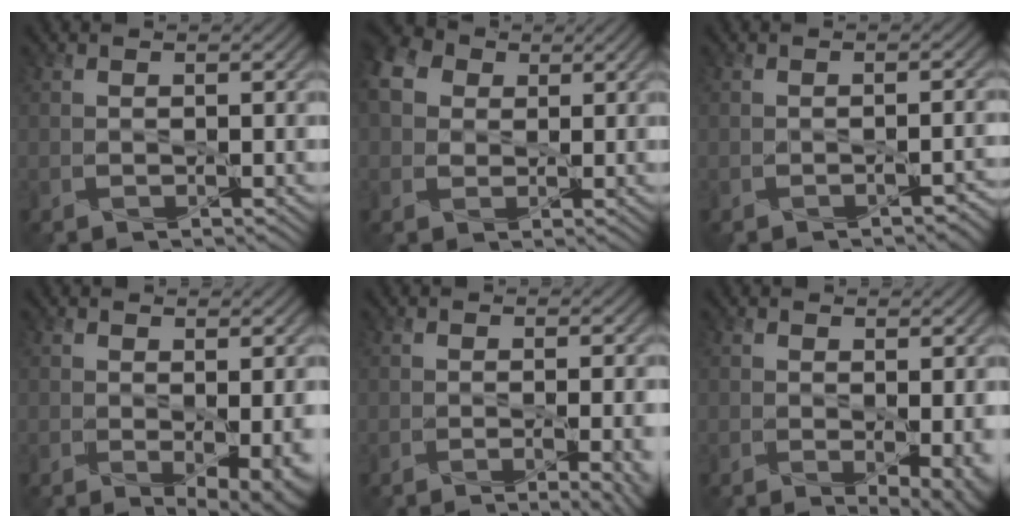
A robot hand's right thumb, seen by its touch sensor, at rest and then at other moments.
{"total": 8.5, "force": [2.2, 6.9, 4.5], "torque": [-0.130, 0.029, 0.030]}
{"total": 1.5, "force": [-1.2, 0.4, 0.8], "torque": [-0.009, 0.000, -0.014]}
{"total": 4.5, "force": [-0.7, 2.0, 4.0], "torque": [-0.059, -0.019, 0.003]}
{"total": 4.3, "force": [-1.5, 1.2, 3.9], "torque": [-0.047, -0.008, -0.012]}
{"total": 3.9, "force": [-0.6, 1.7, 3.5], "torque": [-0.048, -0.015, -0.001]}